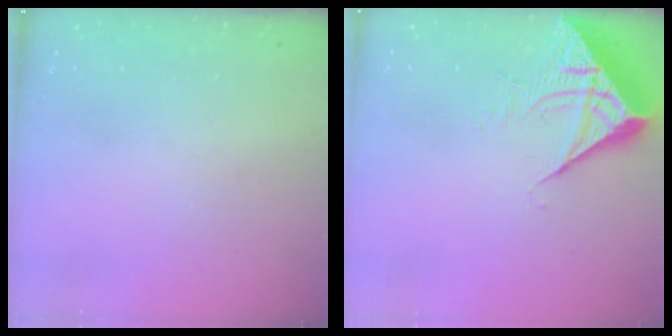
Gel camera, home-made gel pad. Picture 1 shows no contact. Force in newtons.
{"total": 7.2, "press": 7.2, "slide": 0.8}